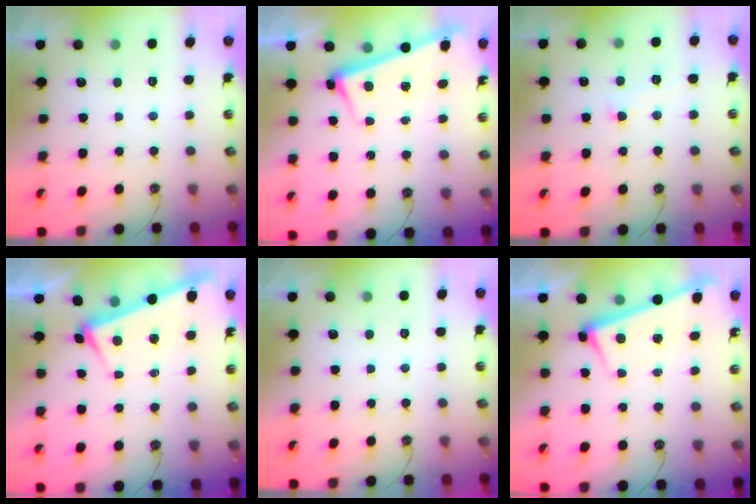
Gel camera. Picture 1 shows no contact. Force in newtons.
{"total": 2.6, "press": 2.4, "slide": 0.9}
{"total": 0.9, "press": 0.9, "slide": 0.2}
{"total": 4.2, "press": 4.2, "slide": 0.2}
{"total": 0.0}
{"total": 2.8, "press": 2.7, "slide": 0.4}